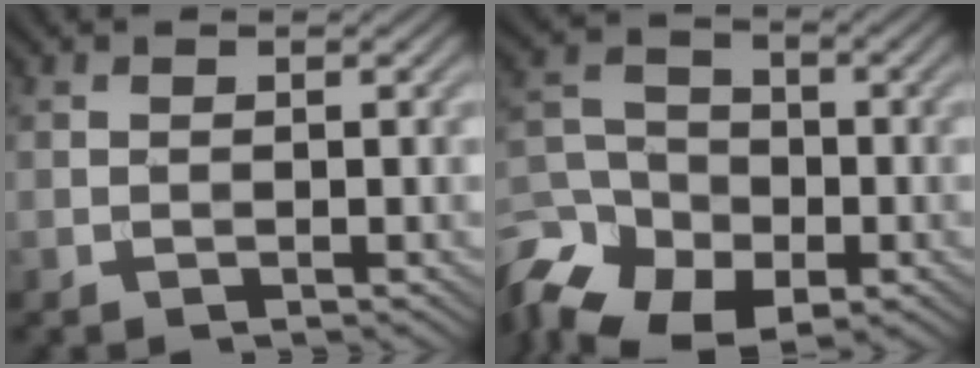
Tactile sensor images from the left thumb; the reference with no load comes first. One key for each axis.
{"total": 16.2, "fx": -9.5, "fy": 11.5, "fz": 6.4, "tx": -0.162, "ty": -0.058, "tz": -0.155}